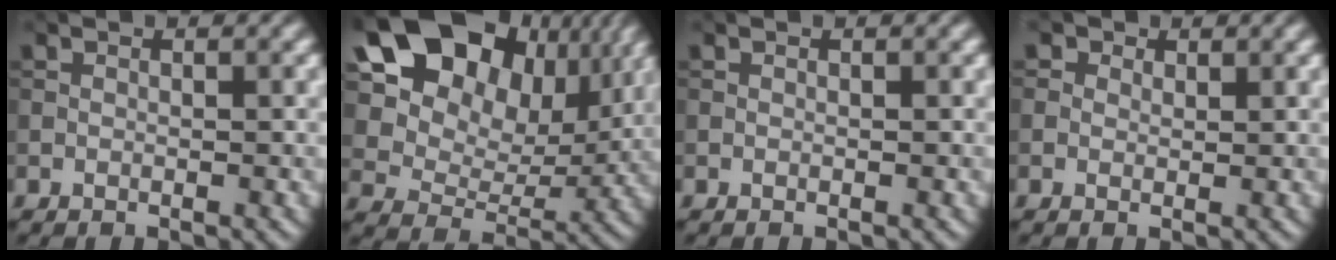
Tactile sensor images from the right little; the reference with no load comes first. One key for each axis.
{"total": 19.0, "fx": 9.0, "fy": 13.6, "fz": 9.8, "tx": -0.221, "ty": 0.059, "tz": 0.163}
{"total": 0.0}
{"total": 1.4, "fx": 0.8, "fy": 1.1, "fz": 0.4, "tx": -0.005, "ty": -0.003, "tz": 0.004}